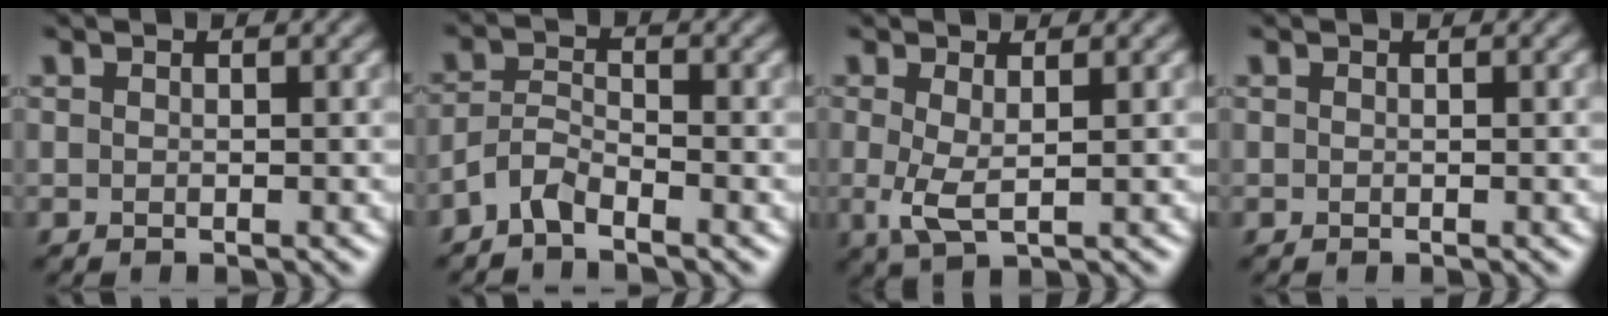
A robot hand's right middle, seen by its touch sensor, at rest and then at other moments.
{"total": 2.4, "force": [-1.9, 0.7, 1.2], "torque": [-0.026, 0.006, -0.046]}
{"total": 2.6, "force": [0.3, 0.8, 2.4], "torque": [-0.056, -0.005, 0.005]}
{"total": 0.0}